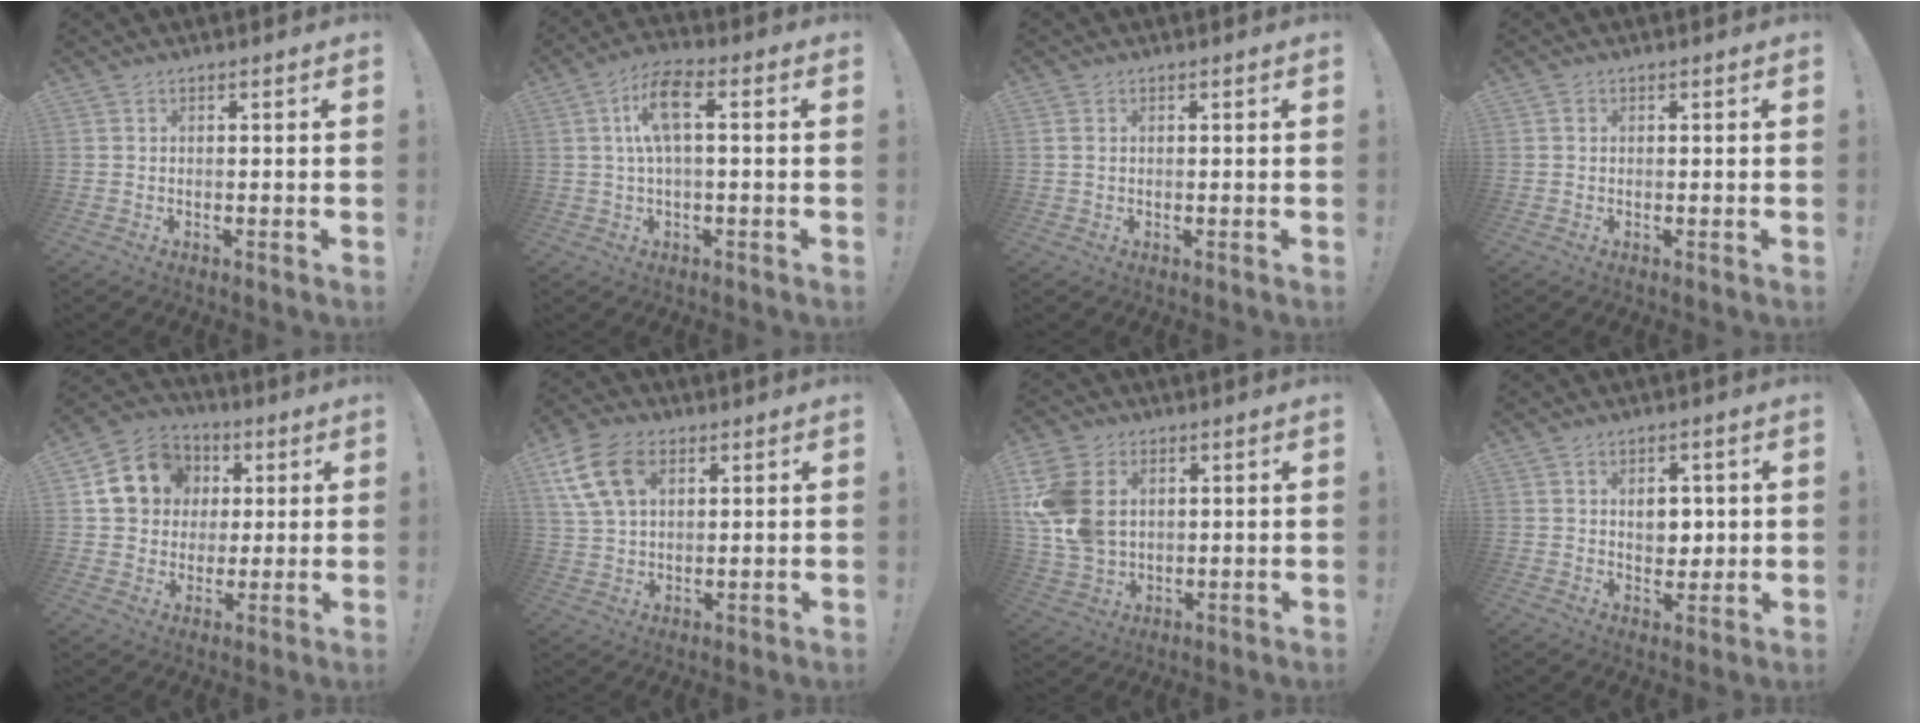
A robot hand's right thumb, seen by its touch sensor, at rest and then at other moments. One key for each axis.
{"total": 9.9, "fx": 1.2, "fy": 3.8, "fz": 9.0, "tx": -0.165, "ty": 0.017, "tz": 0.022}
{"total": 0.8, "fx": 0.2, "fy": 0.7, "fz": 0.3, "tx": -0.009, "ty": 0.004, "tz": 0.004}
{"total": 0.7, "fx": 0.1, "fy": 0.7, "fz": 0.2, "tx": 0.003, "ty": 0.001, "tz": 0.000}
{"total": 15.1, "fx": 4.4, "fy": 13.0, "fz": 6.4, "tx": -0.084, "ty": -0.007, "tz": 0.100}
{"total": 14.5, "fx": 6.1, "fy": 9.5, "fz": 9.0, "tx": -0.169, "ty": -0.016, "tz": 0.121}
{"total": 15.6, "fx": 3.2, "fy": 11.8, "fz": 9.7, "tx": -0.193, "ty": -0.010, "tz": 0.061}
{"total": 5.7, "fx": 1.4, "fy": 4.6, "fz": 3.1, "tx": -0.033, "ty": -0.005, "tz": 0.024}